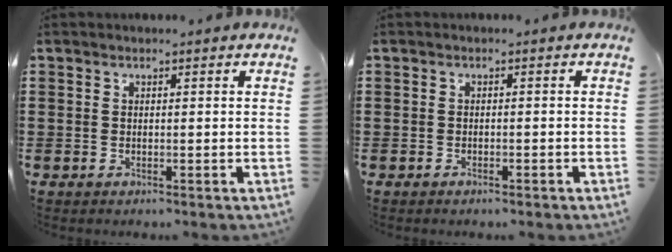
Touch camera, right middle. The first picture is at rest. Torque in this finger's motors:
{"motor_torque": [-0.41, 0.09, -0.03, -0.01]}